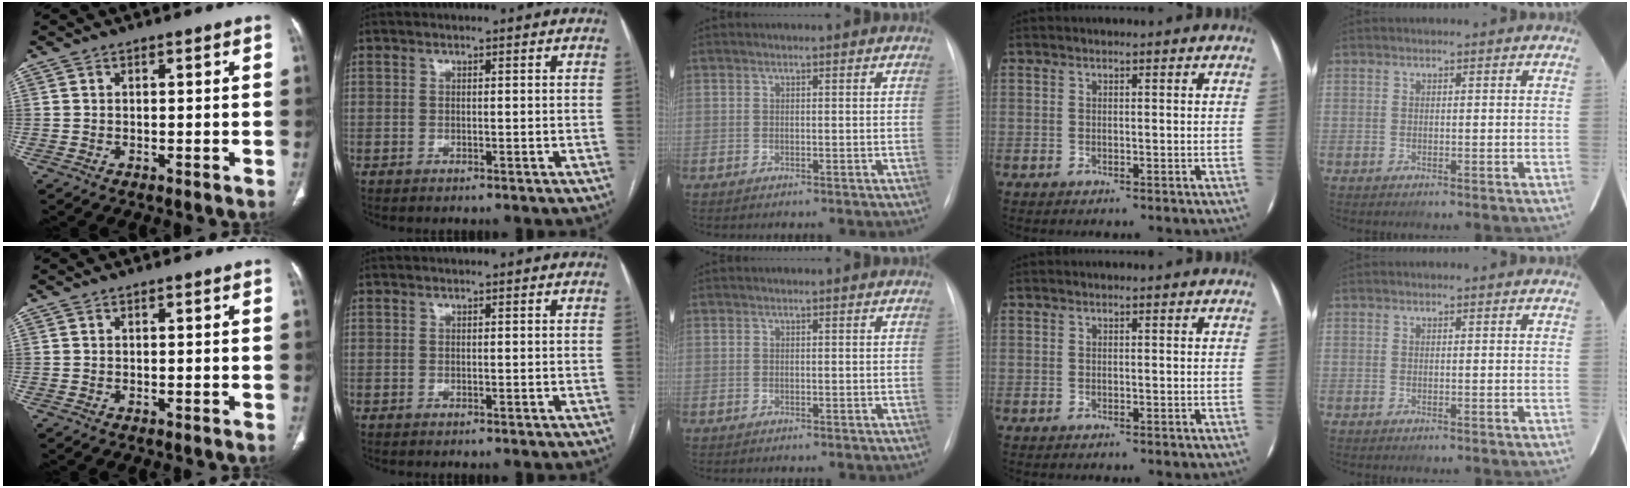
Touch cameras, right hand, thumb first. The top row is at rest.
{}